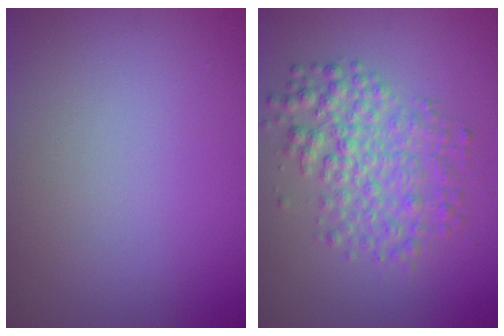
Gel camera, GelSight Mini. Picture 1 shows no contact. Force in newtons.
{"total": 4.6, "press": 4.6, "slide": 0.1}